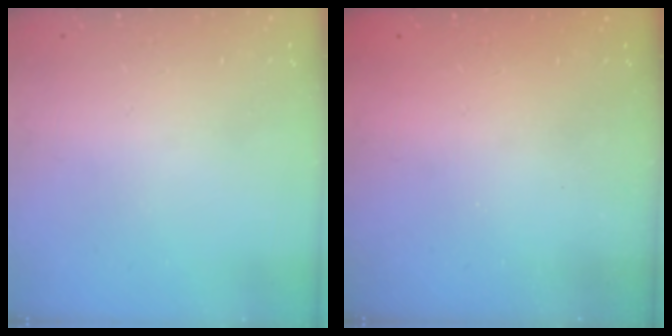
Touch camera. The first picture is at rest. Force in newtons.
{"total": 2.3, "press": 2.2, "slide": 0.8}